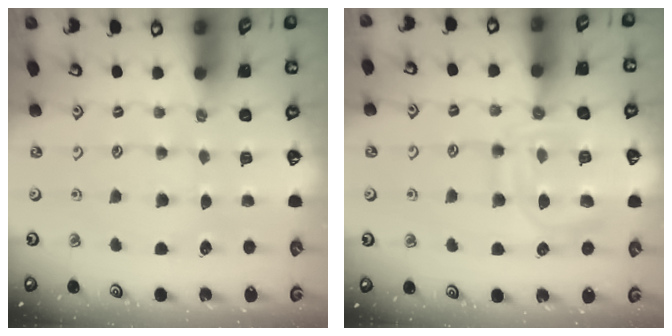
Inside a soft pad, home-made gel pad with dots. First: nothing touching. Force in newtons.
{"total": 13.7, "press": 13.7, "slide": 1.2}